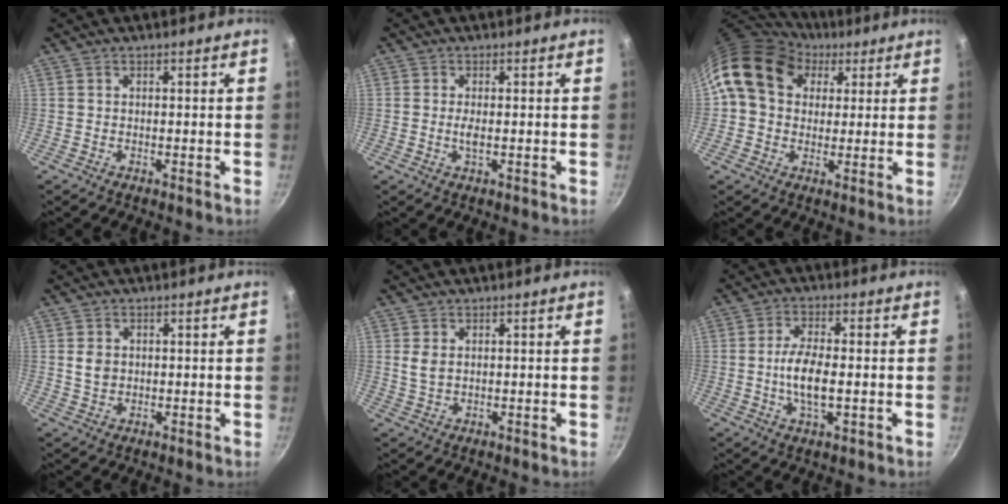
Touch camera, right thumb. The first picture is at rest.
{"total": 1.8, "force": [-0.1, 0.6, 1.7], "torque": [-0.041, -0.001, -0.005]}
{"total": 14.8, "force": [5.9, 11.4, 7.5], "torque": [-0.109, 0.009, 0.089]}
{"total": 2.9, "force": [0.5, 2.3, 1.7], "torque": [-0.024, 0.001, 0.011]}
{"total": 2.7, "force": [0.7, 1.7, 1.9], "torque": [-0.037, -0.004, 0.017]}
{"total": 7.6, "force": [-1.0, 3.0, 6.9], "torque": [-0.136, 0.006, -0.023]}